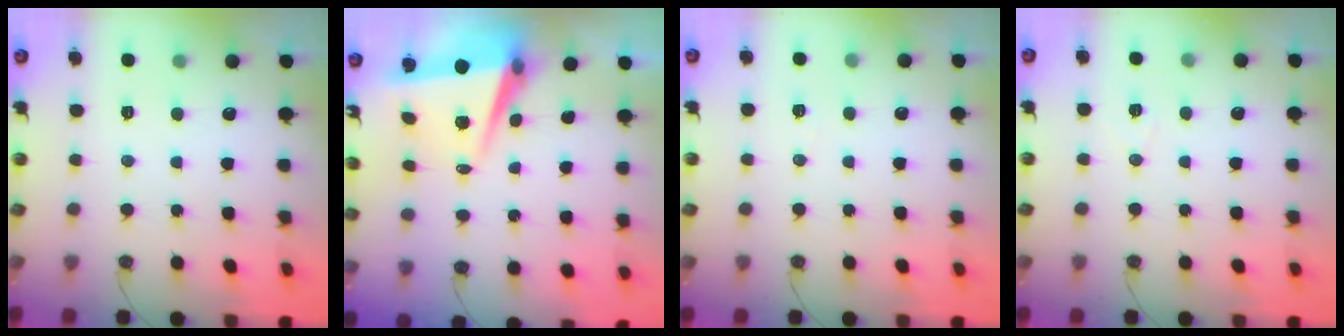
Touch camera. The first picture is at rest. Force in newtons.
{"total": 7.1, "press": 6.2, "slide": 3.5}
{"total": 3.0, "press": 2.2, "slide": 2.1}
{"total": 5.9, "press": 4.0, "slide": 4.4}